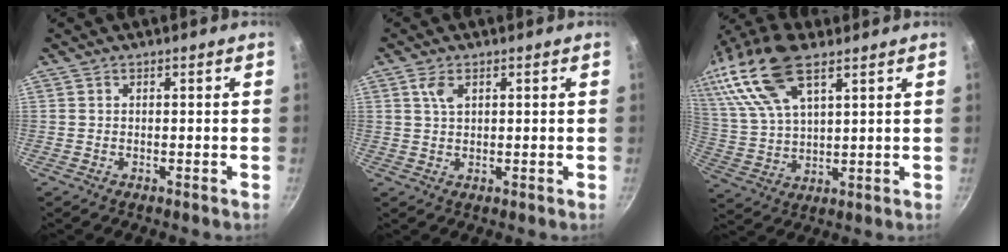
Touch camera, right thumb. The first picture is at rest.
{"total": 2.9, "force": [1.4, 1.7, 2.0], "torque": [-0.036, -0.004, 0.026]}
{"total": 20.5, "force": [11.7, 9.5, 14.0], "torque": [-0.291, 0.011, 0.231]}